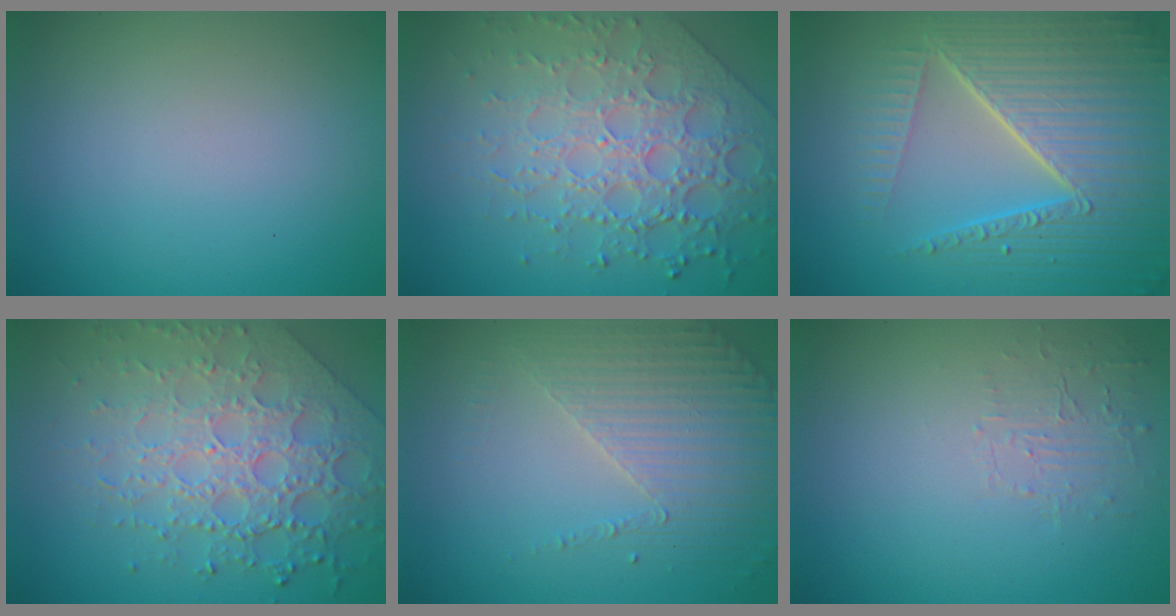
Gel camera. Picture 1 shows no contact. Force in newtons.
{"total": 7.6, "press": 5.5, "slide": 5.2}
{"total": 8.5, "press": 5.9, "slide": 6.1}
{"total": 7.6, "press": 5.5, "slide": 5.2}
{"total": 4.3, "press": 3.2, "slide": 2.9}
{"total": 1.5, "press": 0.1, "slide": 1.5}